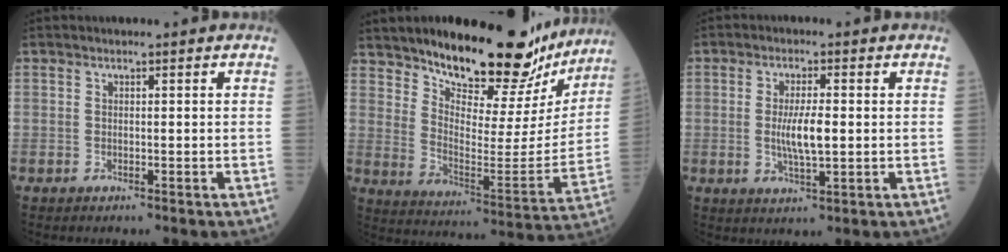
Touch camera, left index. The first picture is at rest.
{"total": 21.3, "force": [18.5, 6.0, 8.8], "torque": [-0.118, -0.051, 0.255]}
{"total": 5.1, "force": [-0.2, 0.9, 5.0], "torque": [-0.095, -0.006, -0.003]}